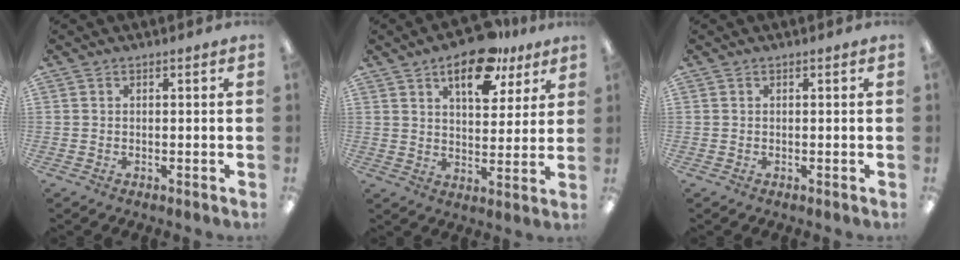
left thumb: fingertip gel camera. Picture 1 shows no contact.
{"total": 13.4, "force": [8.8, 6.3, 8.0], "torque": [-0.107, -0.039, 0.147]}
{"total": 0.0}